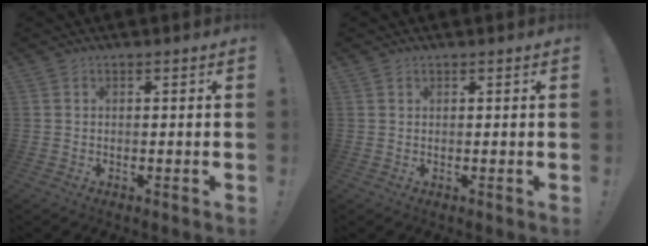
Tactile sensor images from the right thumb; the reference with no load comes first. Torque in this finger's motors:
{"motor_torque": [-0.03, -0.14, -0.33, 0.24, 0.03]}